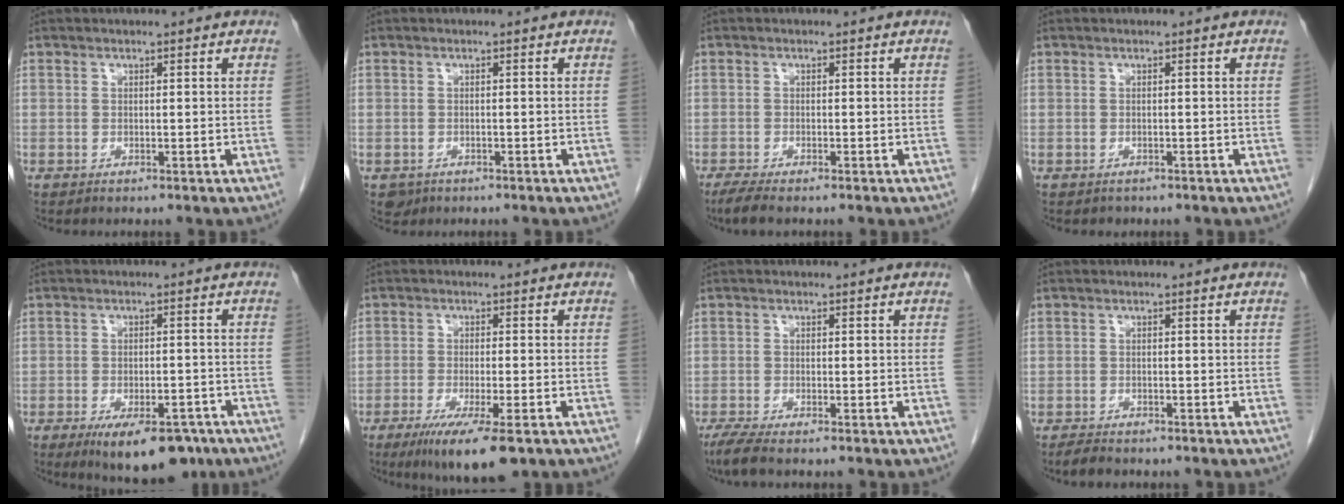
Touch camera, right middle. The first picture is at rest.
{"total": 1.7, "force": [-1.0, 1.4, 0.4], "torque": [-0.009, 0.002, -0.010]}
{"total": 2.8, "force": [-2.1, 0.4, 1.7], "torque": [-0.036, -0.010, -0.039]}
{"total": 0.9, "force": [-0.7, 0.6, 0.0], "torque": [-0.010, 0.001, -0.010]}
{"total": 10.7, "force": [-7.2, 4.2, 6.7], "torque": [-0.089, -0.004, -0.103]}
{"total": 9.3, "force": [-5.6, 1.4, 7.3], "torque": [-0.120, -0.024, -0.087]}
{"total": 3.2, "force": [-2.5, 0.2, 2.0], "torque": [-0.042, -0.010, -0.050]}
{"total": 2.4, "force": [-2.1, 0.7, 0.9], "torque": [-0.020, -0.005, -0.032]}